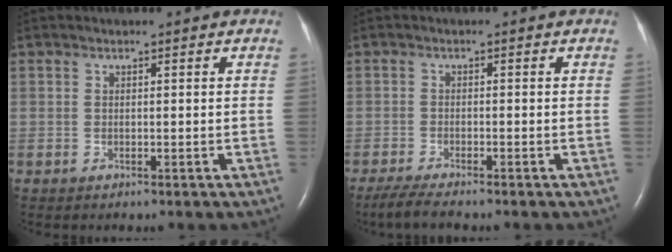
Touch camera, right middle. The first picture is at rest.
{"total": 3.8, "force": [-3.2, 0.0, 2.1], "torque": [-0.049, -0.014, -0.060]}